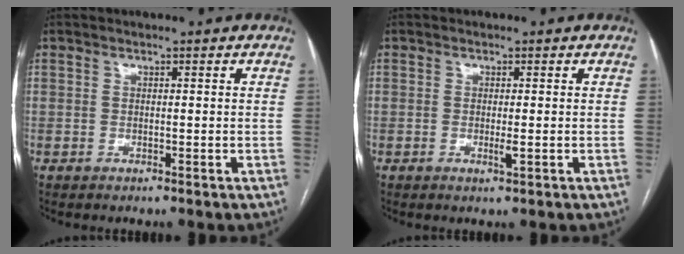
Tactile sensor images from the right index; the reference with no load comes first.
{"total": 1.4, "force": [-0.2, 0.2, 1.3], "torque": [-0.023, -0.005, -0.003]}